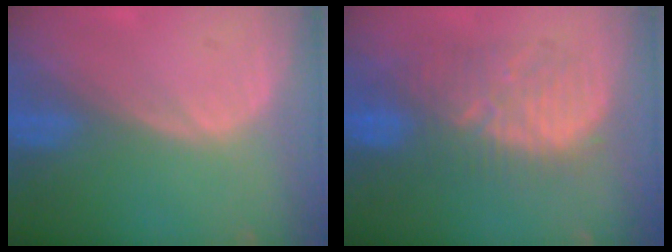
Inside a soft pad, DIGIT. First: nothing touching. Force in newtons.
{"total": 9.1, "press": 9.1, "slide": 0.3}